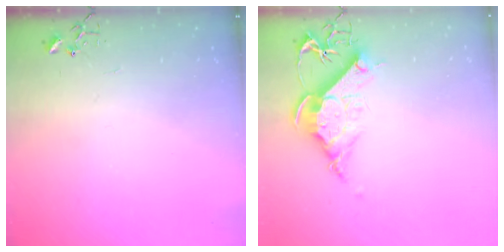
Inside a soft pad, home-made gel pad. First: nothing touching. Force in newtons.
{"total": 12.5, "press": 12.4, "slide": 1.5}